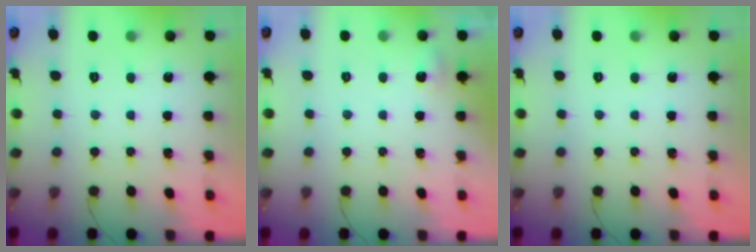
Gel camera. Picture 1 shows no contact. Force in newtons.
{"total": 4.6, "press": 4.4, "slide": 1.4}
{"total": 0.0}